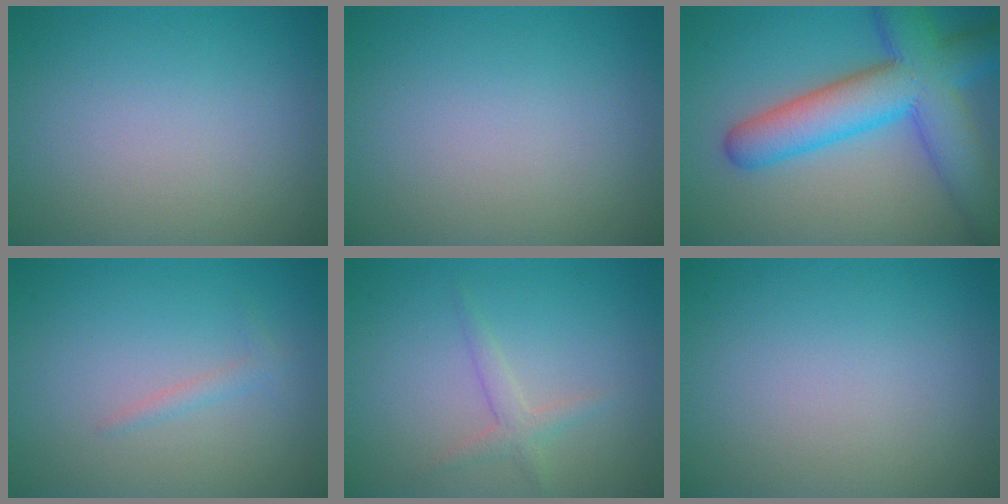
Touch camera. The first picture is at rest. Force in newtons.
{"total": 0.0}
{"total": 10.1, "press": 10.0, "slide": 0.5}
{"total": 1.0, "press": 1.0, "slide": 0.1}
{"total": 1.7, "press": 1.7, "slide": 0.1}
{"total": 0.0}